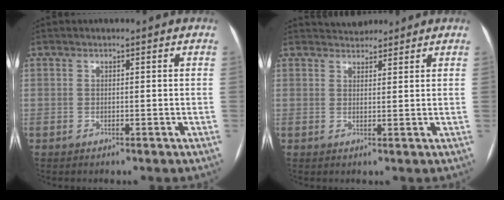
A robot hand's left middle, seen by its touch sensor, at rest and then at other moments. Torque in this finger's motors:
{"motor_torque": [0.17, -0.16, -0.02, -0.01]}